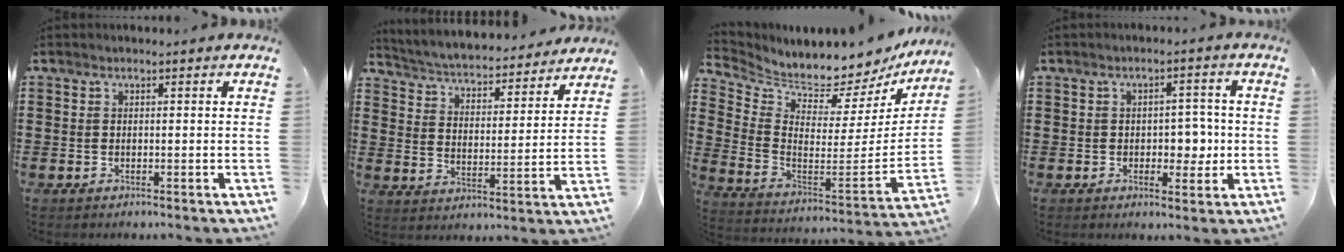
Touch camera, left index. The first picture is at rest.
{"total": 3.8, "force": [3.7, -0.2, 0.7], "torque": [-0.035, -0.038, 0.055]}
{"total": 5.4, "force": [5.4, 0.3, 0.1], "torque": [-0.035, -0.076, 0.083]}
{"total": 4.8, "force": [-0.4, 2.9, 3.8], "torque": [-0.058, 0.001, -0.014]}